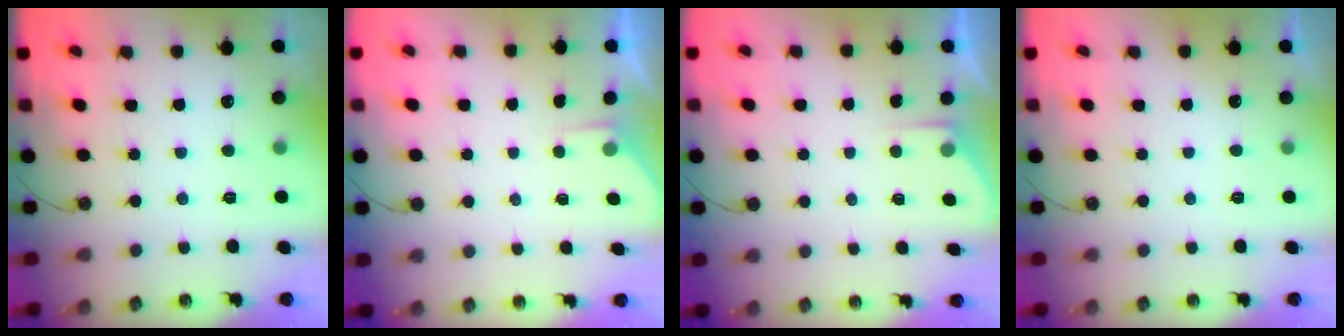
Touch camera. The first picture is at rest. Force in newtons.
{"total": 1.4, "press": 1.3, "slide": 0.2}
{"total": 2.7, "press": 2.6, "slide": 0.4}
{"total": 0.0}